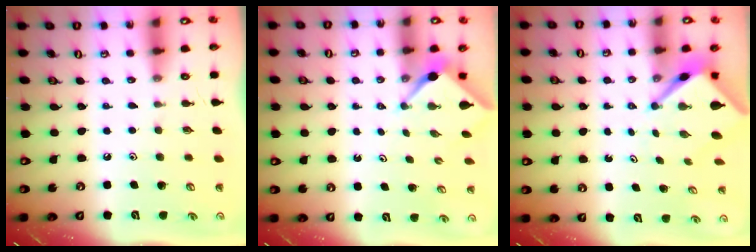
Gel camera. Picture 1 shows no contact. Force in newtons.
{"total": 2.5, "press": 2.4, "slide": 0.3}
{"total": 4.3, "press": 4.3, "slide": 0.3}